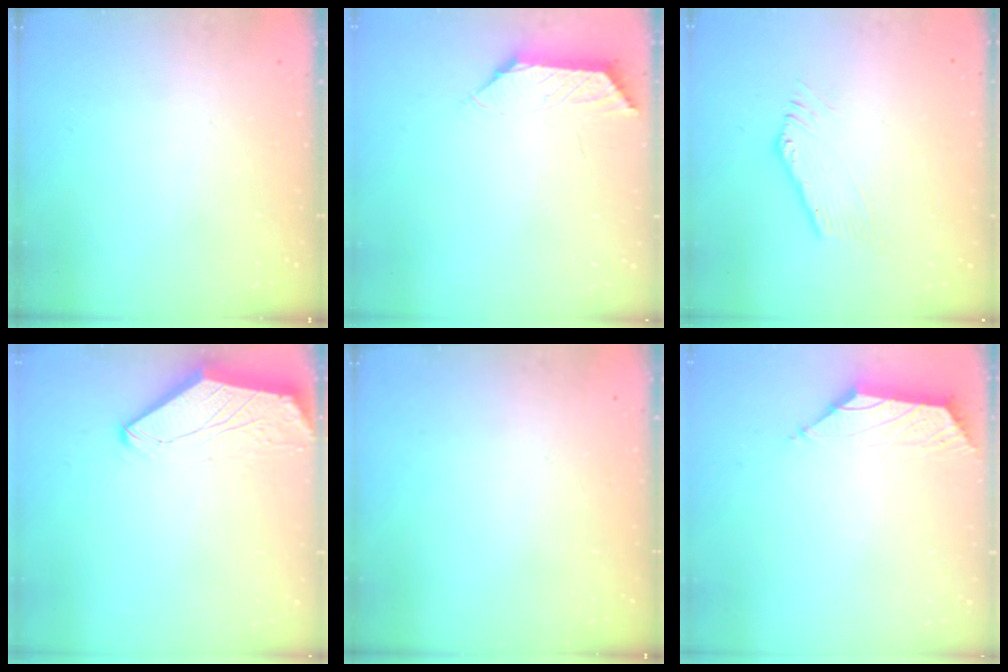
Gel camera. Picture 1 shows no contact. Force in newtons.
{"total": 0.9, "press": 0.7, "slide": 0.4}
{"total": 1.4, "press": 1.4, "slide": 0.4}
{"total": 0.0}
{"total": 0.0}
{"total": 0.8, "press": 0.5, "slide": 0.6}